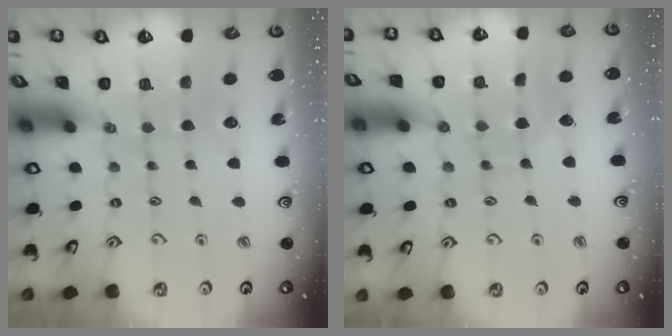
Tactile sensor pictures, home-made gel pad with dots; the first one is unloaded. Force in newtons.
{"total": 5.4, "press": 5.4, "slide": 0.3}